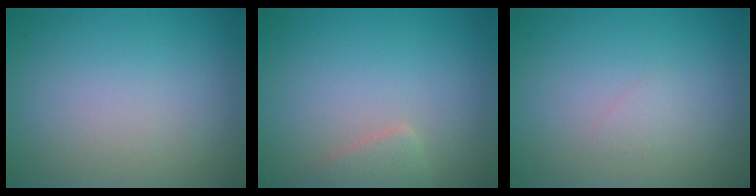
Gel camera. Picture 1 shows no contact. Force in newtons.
{"total": 1.7, "press": 1.7, "slide": 0.1}
{"total": 0.7, "press": 0.7, "slide": 0.1}